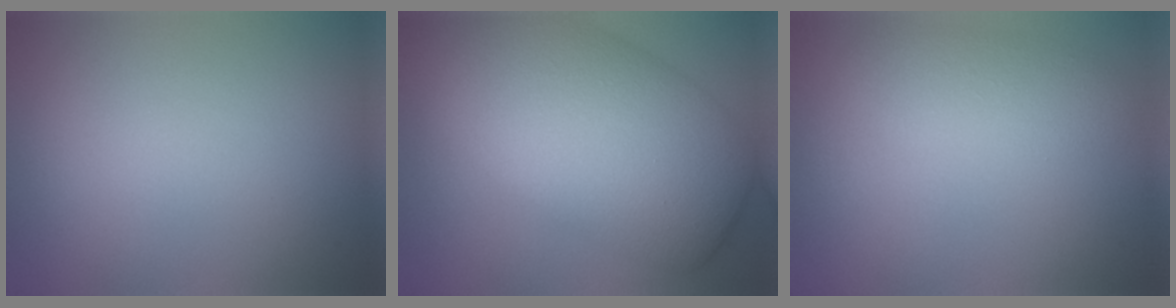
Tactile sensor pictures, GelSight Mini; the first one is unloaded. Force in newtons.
{"total": 13.3, "press": 13.3, "slide": 0.9}
{"total": 3.0, "press": 3.0, "slide": 0.1}